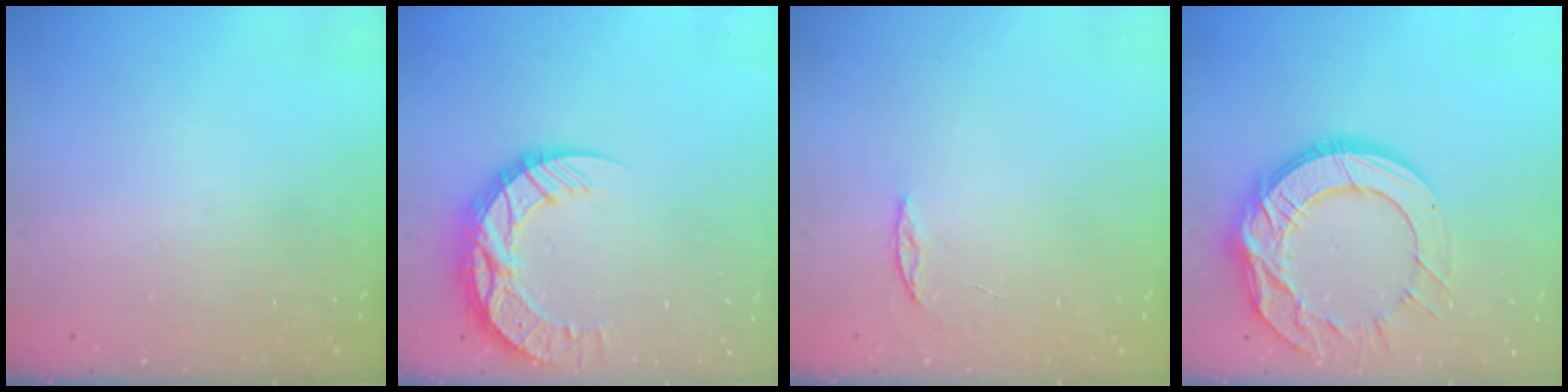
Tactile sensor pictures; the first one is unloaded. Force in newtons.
{"total": 13.3, "press": 13.2, "slide": 1.0}
{"total": 2.4, "press": 2.4, "slide": 0.2}
{"total": 17.2, "press": 17.1, "slide": 1.4}